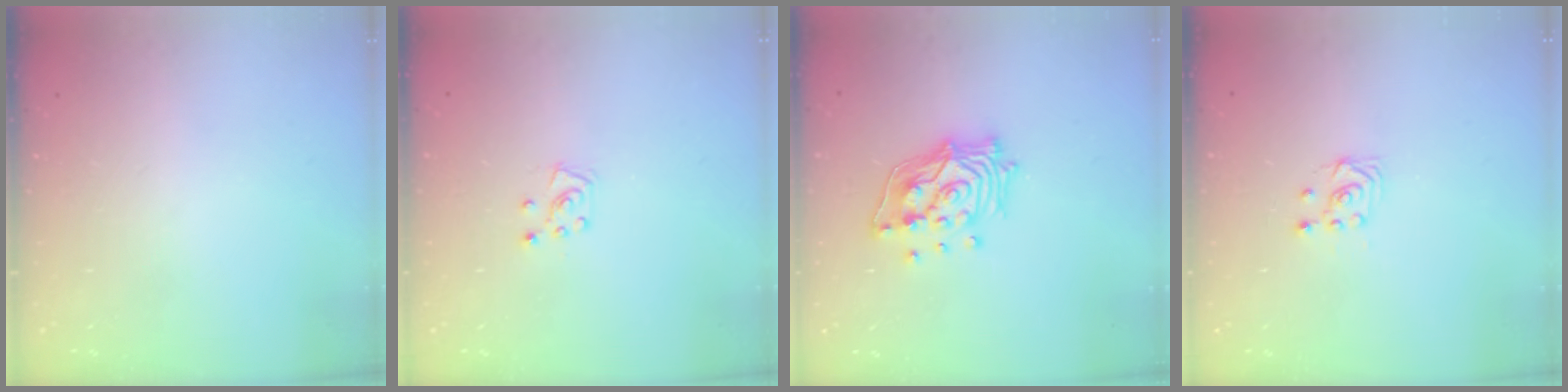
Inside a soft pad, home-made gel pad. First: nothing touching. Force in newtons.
{"total": 6.2, "press": 6.1, "slide": 0.6}
{"total": 14.1, "press": 14.0, "slide": 1.7}
{"total": 2.7, "press": 2.4, "slide": 1.3}